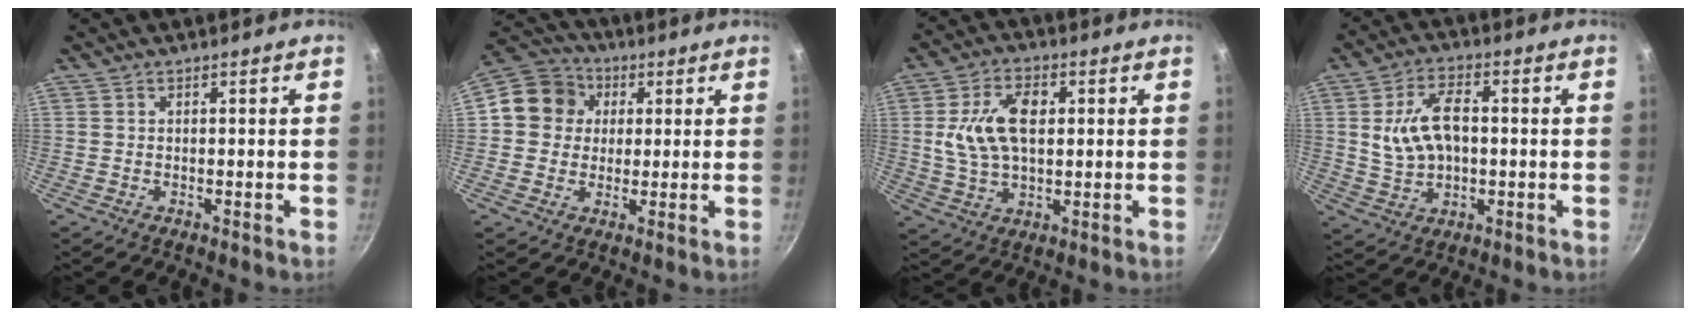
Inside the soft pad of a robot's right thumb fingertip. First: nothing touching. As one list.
[{"total": 10.4, "force": [1.8, 9.5, 3.8], "torque": [-0.034, 0.017, 0.011]}, {"total": 12.2, "force": [1.7, 7.5, 9.4], "torque": [-0.156, 0.007, 0.026]}, {"total": 10.9, "force": [0.7, 6.7, 8.5], "torque": [-0.143, 0.013, 0.015]}]